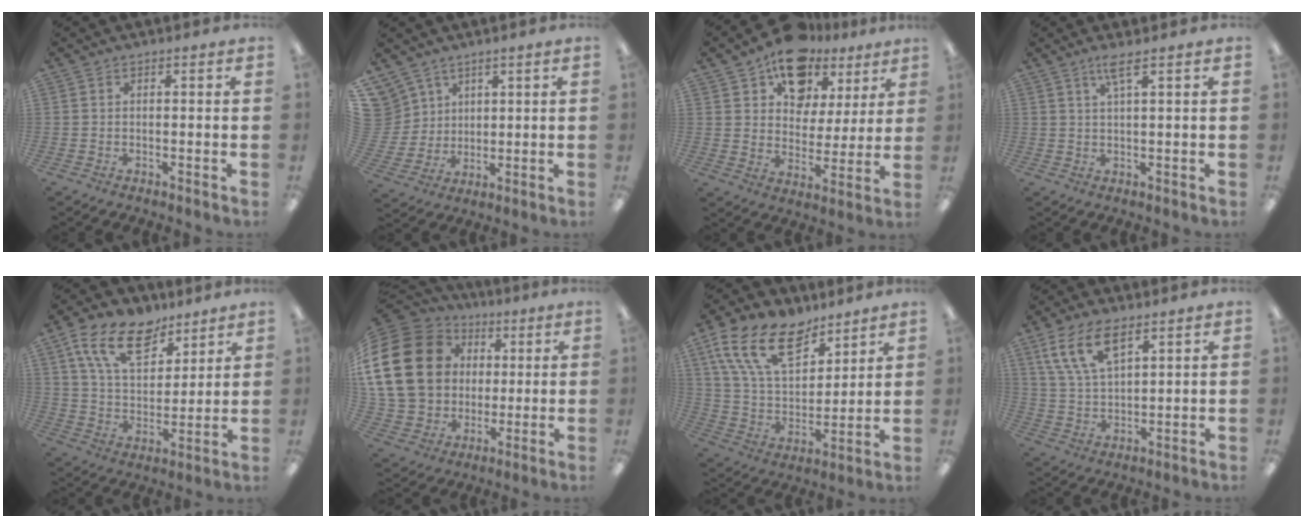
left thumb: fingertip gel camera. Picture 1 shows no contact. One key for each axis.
{"total": 8.6, "fx": 5.3, "fy": 6.7, "fz": 0.4, "tx": -0.041, "ty": -0.029, "tz": 0.108}
{"total": 15.0, "fx": 10.9, "fy": 9.1, "fz": 4.9, "tx": -0.090, "ty": -0.070, "tz": 0.202}
{"total": 3.5, "fx": 2.3, "fy": 0.3, "fz": 2.6, "tx": -0.058, "ty": 0.002, "tz": 0.038}
{"total": 16.1, "fx": 10.1, "fy": 8.8, "fz": 9.0, "tx": -0.165, "ty": -0.037, "tz": 0.185}
{"total": 25.7, "fx": 4.8, "fy": 20.4, "fz": 14.9, "tx": -0.310, "ty": 0.009, "tz": 0.105}
{"total": 19.3, "fx": 11.5, "fy": 10.4, "fz": 11.4, "tx": -0.224, "ty": -0.045, "tz": 0.212}
{"total": 11.4, "fx": 7.0, "fy": 5.0, "fz": 7.4, "tx": -0.151, "ty": -0.013, "tz": 0.133}